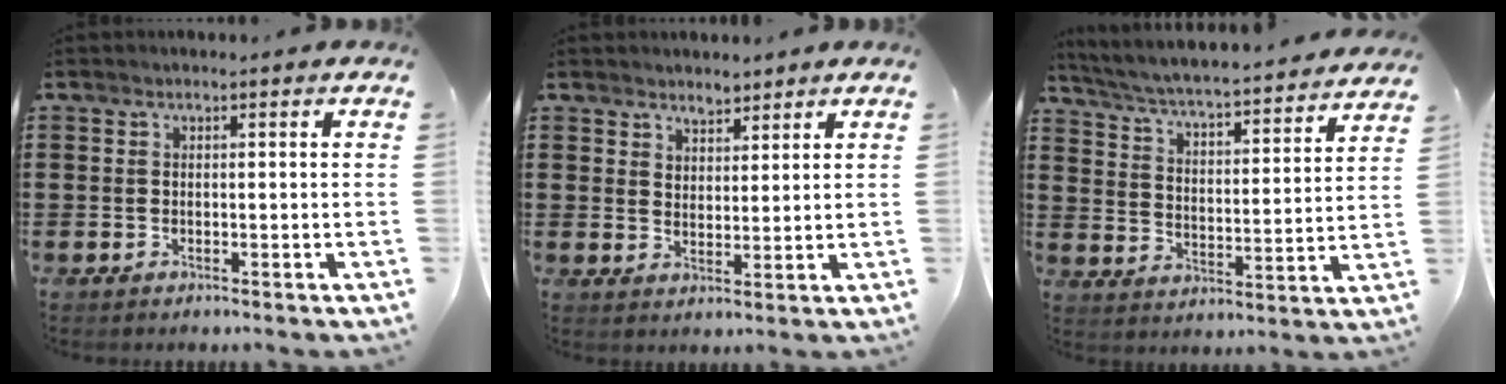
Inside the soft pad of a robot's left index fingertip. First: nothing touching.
{"total": 3.3, "force": [2.9, 1.5, -0.1], "torque": [-0.008, -0.001, 0.054]}
{"total": 4.1, "force": [3.8, -0.5, 1.2], "torque": [-0.045, -0.039, 0.055]}